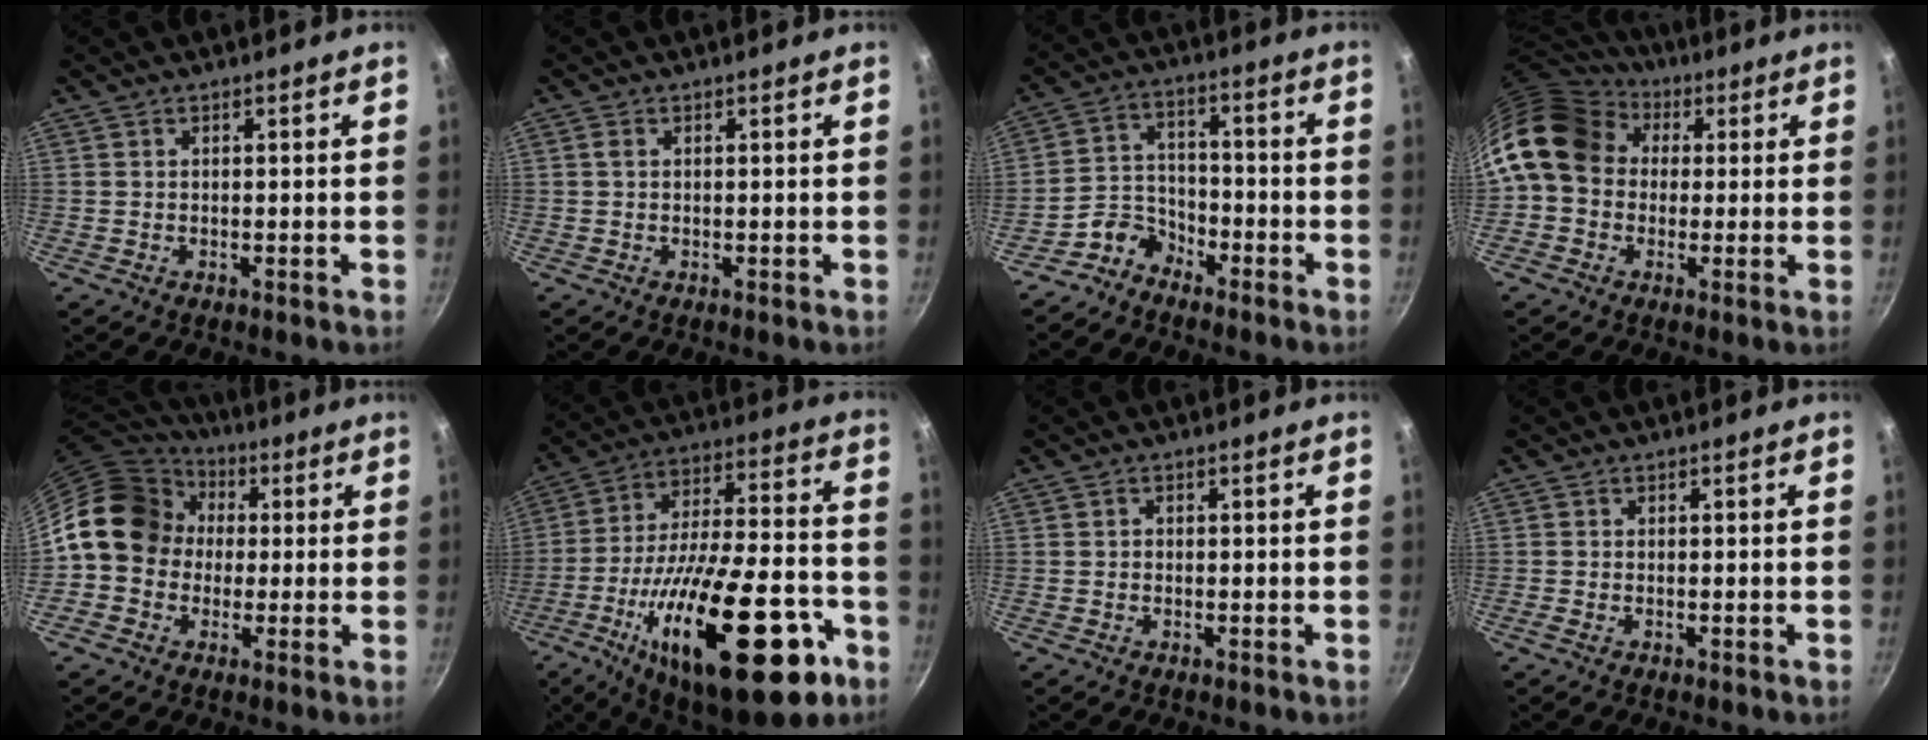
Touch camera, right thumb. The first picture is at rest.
{"total": 0.8, "force": [0.1, 0.5, 0.6], "torque": [-0.011, 0.003, 0.002]}
{"total": 6.0, "force": [-4.7, 3.6, 1.2], "torque": [0.001, 0.051, -0.098]}
{"total": 15.2, "force": [2.7, 12.5, 8.2], "torque": [-0.126, 0.033, 0.033]}
{"total": 15.2, "force": [1.0, 13.1, 7.6], "torque": [-0.093, 0.040, 0.001]}
{"total": 33.5, "force": [-14.5, 13.1, 27.2], "torque": [-0.398, 0.054, -0.219]}
{"total": 0.6, "force": [-0.1, 0.5, 0.3], "torque": [-0.003, 0.004, -0.002]}
{"total": 0.5, "force": [-0.4, 0.1, 0.4], "torque": [-0.015, 0.002, -0.010]}